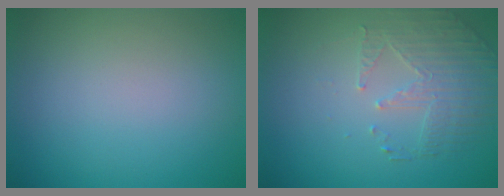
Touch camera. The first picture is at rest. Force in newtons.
{"total": 2.2, "press": 1.8, "slide": 1.2}